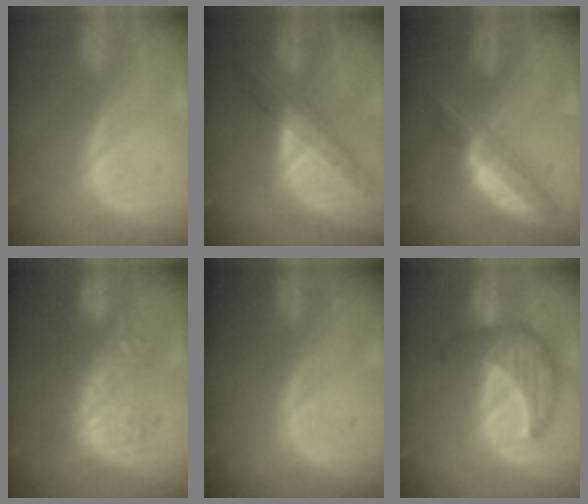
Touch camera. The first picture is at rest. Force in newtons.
{"total": 8.7, "press": 7.5, "slide": 4.4}
{"total": 6.7, "press": 5.7, "slide": 3.6}
{"total": 9.0, "press": 8.6, "slide": 2.5}
{"total": 0.0}
{"total": 7.9, "press": 7.9, "slide": 0.4}